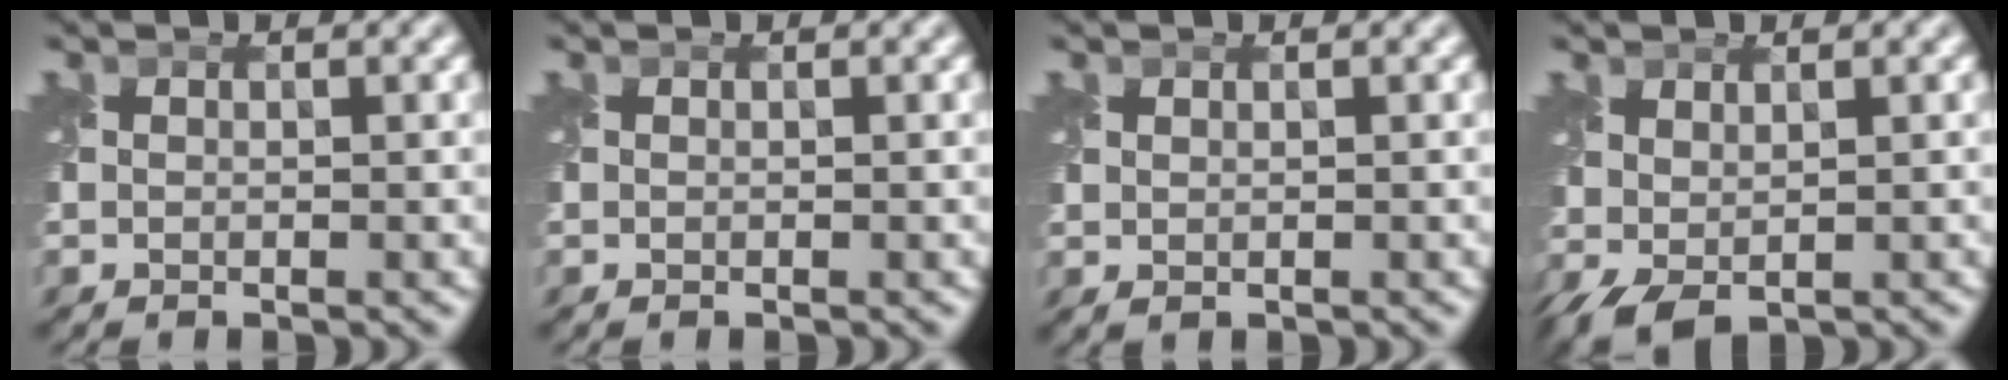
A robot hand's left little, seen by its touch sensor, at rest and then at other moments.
{"total": 0.0}
{"total": 0.5, "force": [0.4, 0.2, 0.3], "torque": [-0.009, 0.001, 0.010]}
{"total": 2.3, "force": [0.1, 1.2, 1.9], "torque": [-0.045, 0.000, 0.005]}